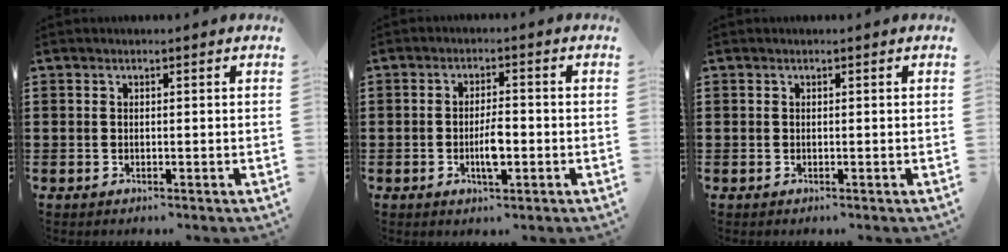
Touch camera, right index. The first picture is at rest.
{"total": 4.3, "force": [-1.1, 1.3, 4.0], "torque": [-0.077, 0.003, -0.022]}
{"total": 0.0}